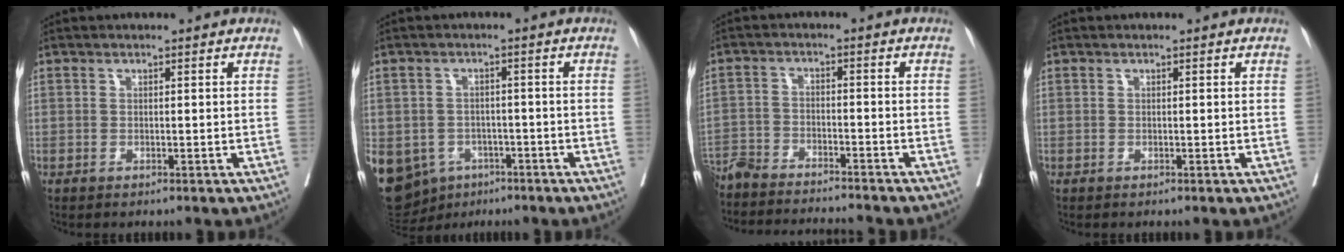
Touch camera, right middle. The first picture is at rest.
{"total": 19.2, "force": [-8.5, 15.4, 7.7], "torque": [-0.242, 0.000, -0.112]}
{"total": 14.8, "force": [-14.0, 1.1, 4.7], "torque": [-0.076, -0.010, -0.211]}
{"total": 0.0}